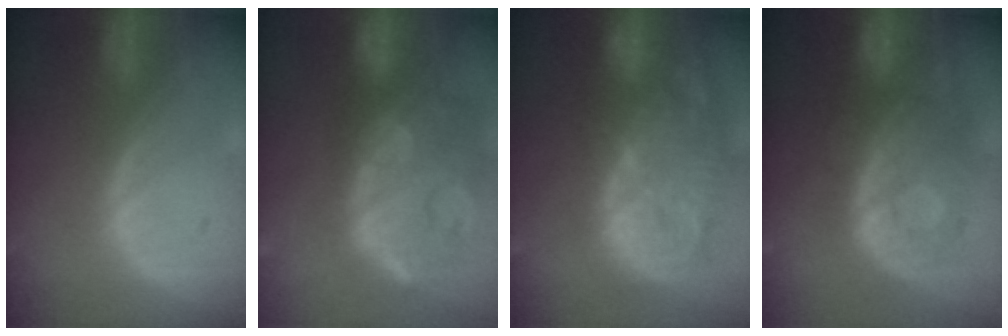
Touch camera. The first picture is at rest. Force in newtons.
{"total": 14.9, "press": 12.0, "slide": 8.9}
{"total": 14.4, "press": 12.5, "slide": 7.1}
{"total": 10.5, "press": 9.4, "slide": 4.7}